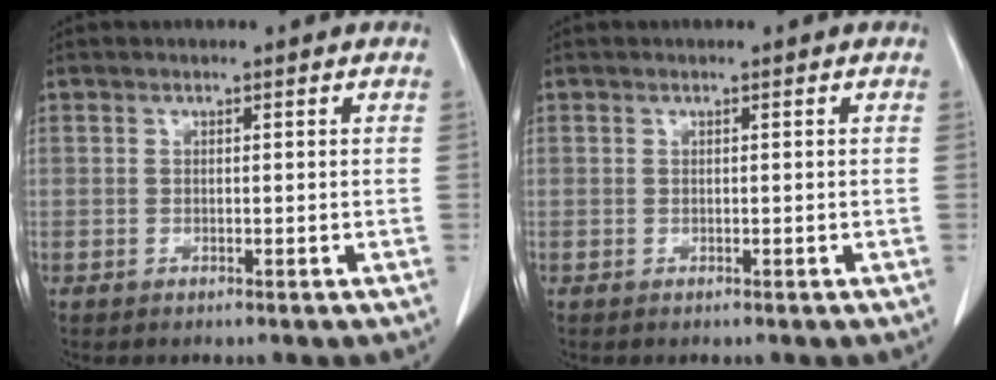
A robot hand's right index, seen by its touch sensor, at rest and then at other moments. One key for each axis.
{"total": 0.0}